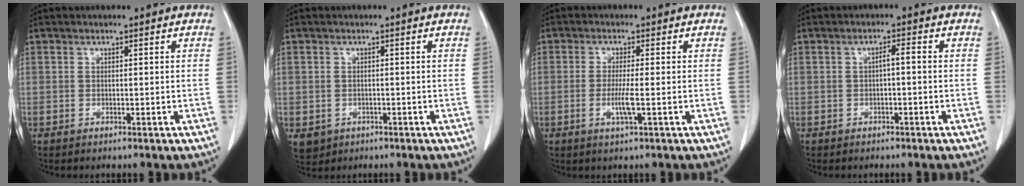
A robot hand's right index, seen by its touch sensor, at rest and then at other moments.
{"total": 3.4, "force": [-1.1, 3.1, 0.7], "torque": [-0.014, 0.001, -0.008]}
{"total": 3.5, "force": [-0.8, 0.0, 3.4], "torque": [-0.070, -0.007, -0.017]}
{"total": 1.7, "force": [-0.3, 0.1, 1.6], "torque": [-0.026, 0.004, -0.004]}